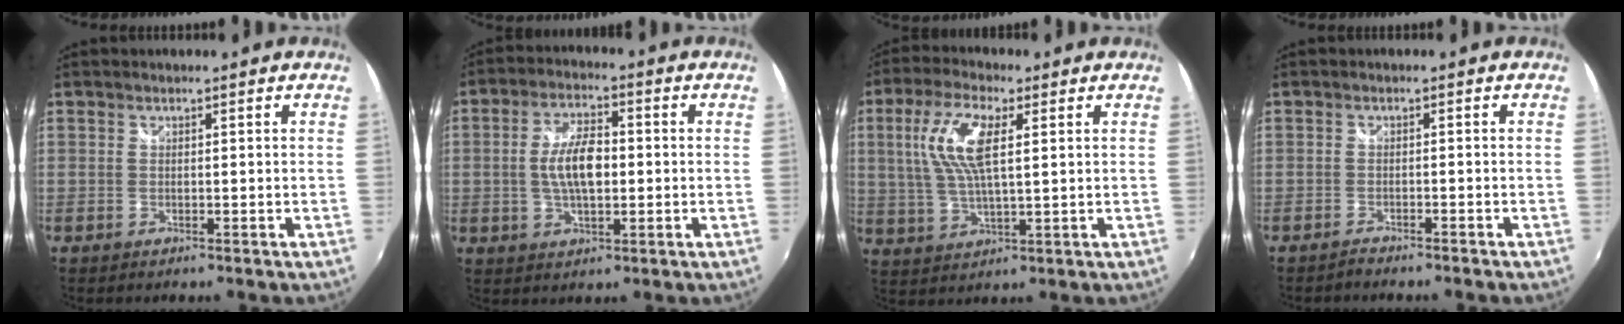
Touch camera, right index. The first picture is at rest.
{"total": 8.8, "force": [-0.3, 4.0, 7.8], "torque": [-0.149, 0.007, -0.005]}
{"total": 10.5, "force": [2.8, 3.4, 9.5], "torque": [-0.195, 0.010, 0.057]}
{"total": 2.2, "force": [-2.1, 0.2, 0.7], "torque": [-0.024, -0.005, -0.035]}